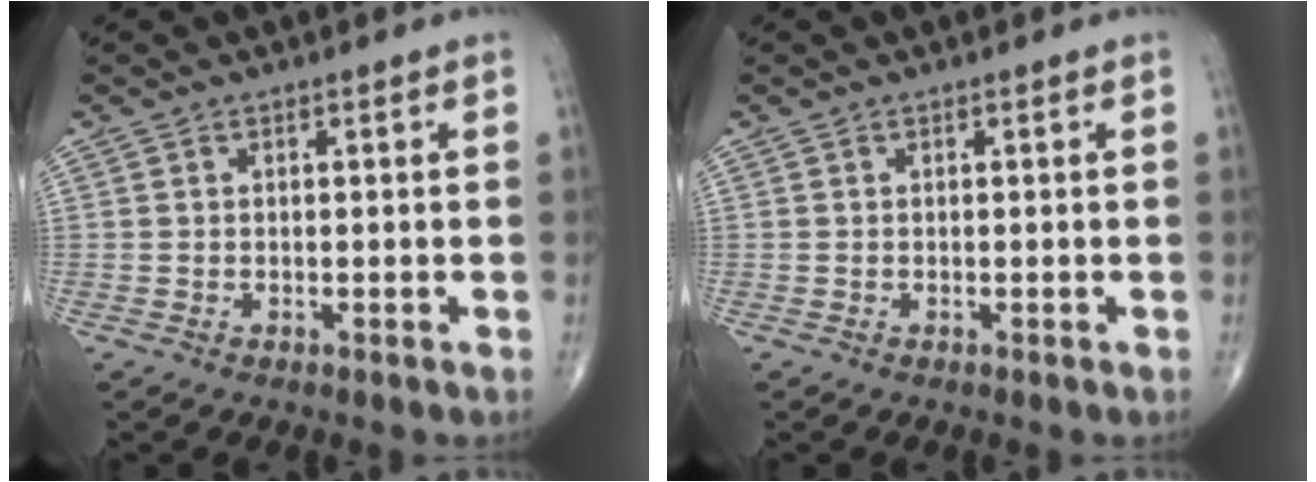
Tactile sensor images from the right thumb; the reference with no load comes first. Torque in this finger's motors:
{"motor_torque": [0.00, 0.00, -0.04, 0.04, 0.00]}